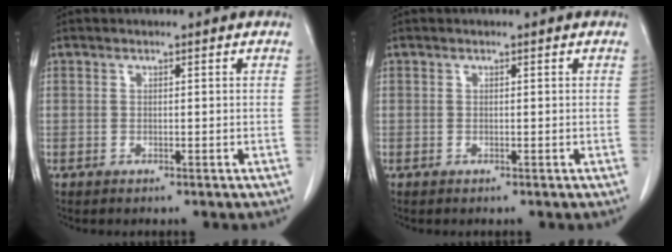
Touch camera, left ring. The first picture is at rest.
{"total": 0.0}